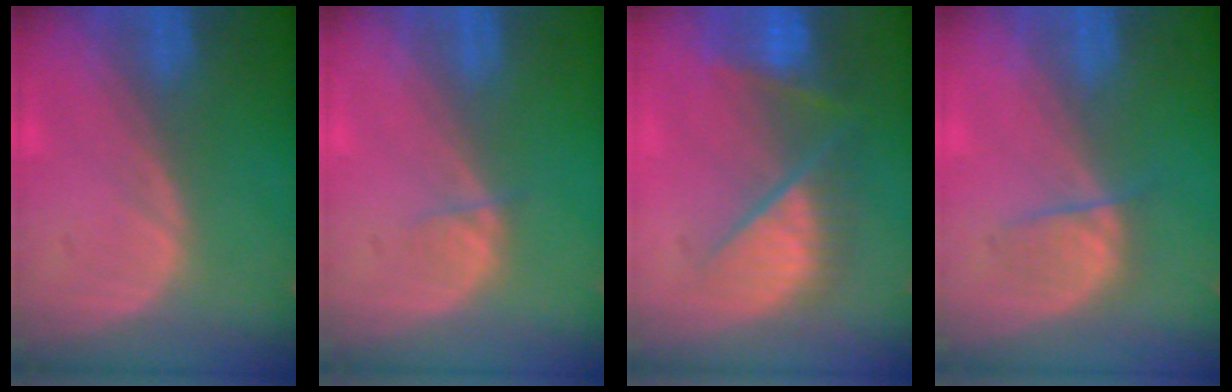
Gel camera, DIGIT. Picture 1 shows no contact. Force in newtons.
{"total": 1.2, "press": 1.2, "slide": 0.2}
{"total": 9.7, "press": 8.2, "slide": 5.1}
{"total": 2.6, "press": 2.5, "slide": 0.5}